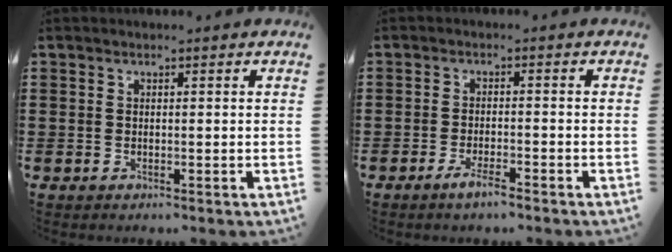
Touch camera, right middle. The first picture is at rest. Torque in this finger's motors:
{"motor_torque": [1.01, -0.45, 0.03, 0.07]}